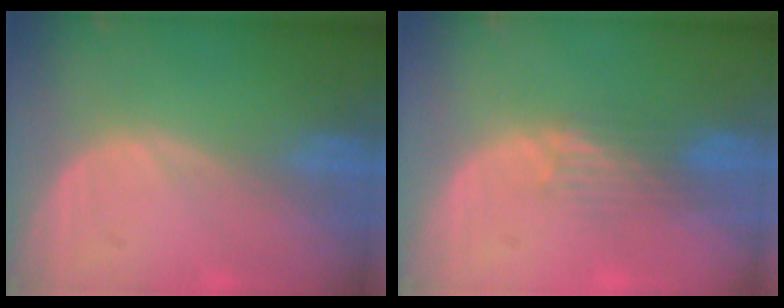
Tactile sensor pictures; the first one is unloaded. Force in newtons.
{"total": 3.7, "press": 3.2, "slide": 1.8}